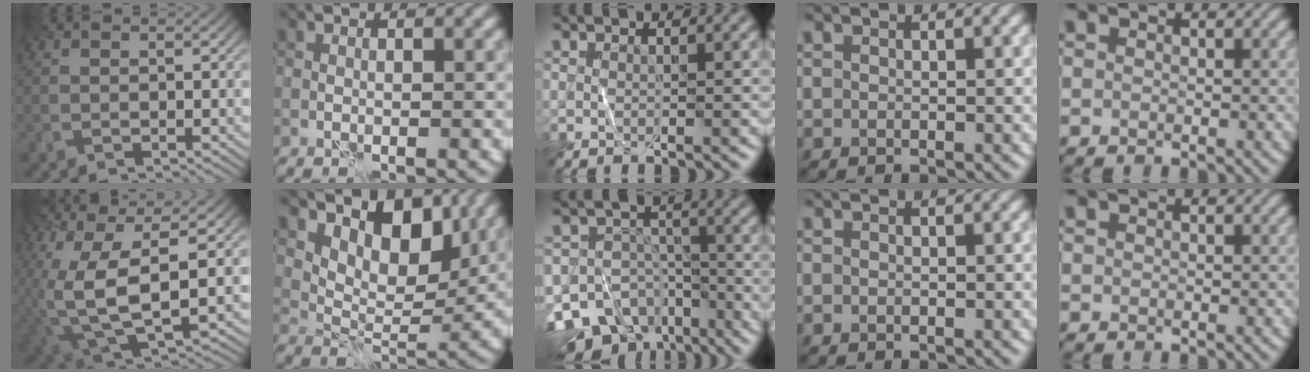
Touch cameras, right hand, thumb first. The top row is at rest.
{"thumb": {"total": 15.0, "force": [0.5, 7.3, 13.1], "torque": [-0.266, -0.022, 0.024]}, "index": {"total": 7.7, "force": [4.7, 3.8, 4.7], "torque": [-0.070, -0.012, 0.077]}, "middle": {"total": 13.7, "force": [-8.9, 9.4, 4.5], "torque": [-0.085, -0.031, -0.136]}}